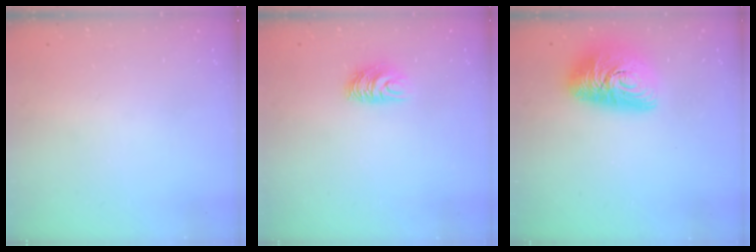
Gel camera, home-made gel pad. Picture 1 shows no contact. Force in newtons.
{"total": 6.3, "press": 6.3, "slide": 0.5}
{"total": 14.6, "press": 14.6, "slide": 1.0}